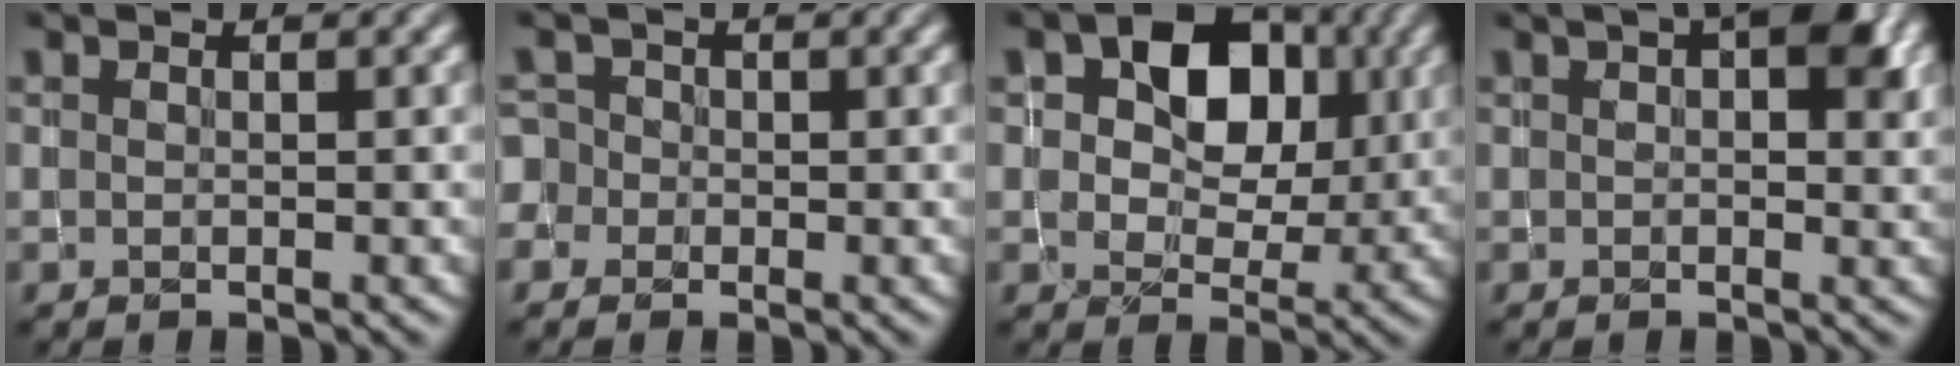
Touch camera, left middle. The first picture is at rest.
{"total": 2.3, "force": [-0.3, 2.3, 0.4], "torque": [0.009, 0.022, -0.027]}
{"total": 8.1, "force": [2.0, 5.7, 5.4], "torque": [-0.087, 0.005, 0.019]}
{"total": 5.2, "force": [2.2, 2.5, 4.0], "torque": [-0.045, 0.013, 0.023]}